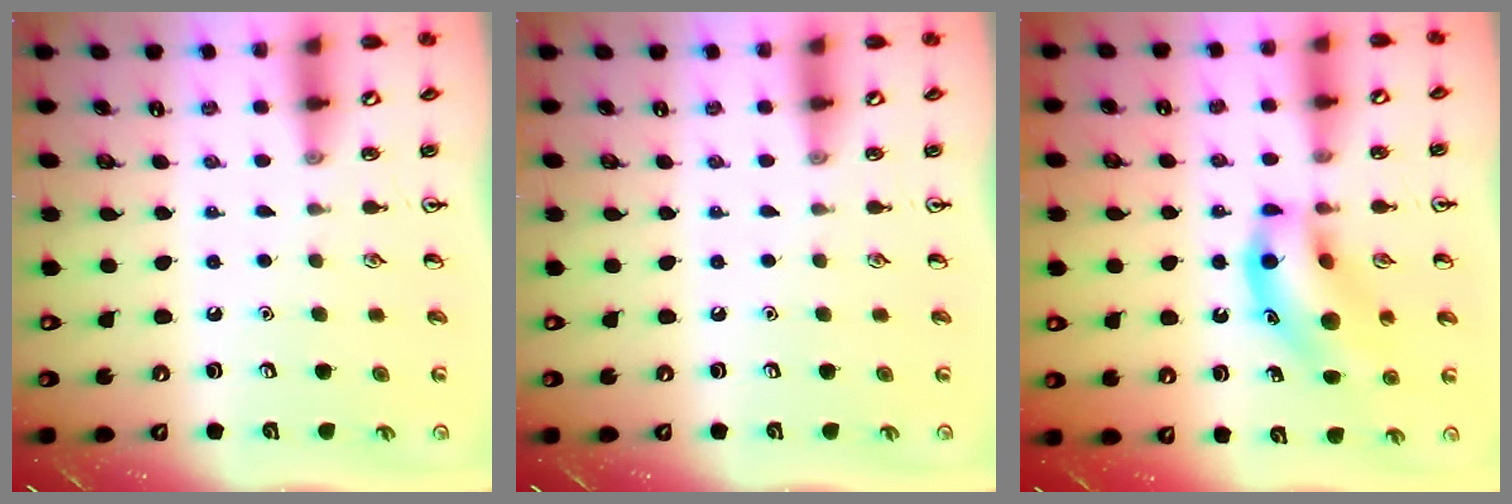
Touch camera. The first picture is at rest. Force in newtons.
{"total": 0.0}
{"total": 14.9, "press": 14.5, "slide": 3.2}